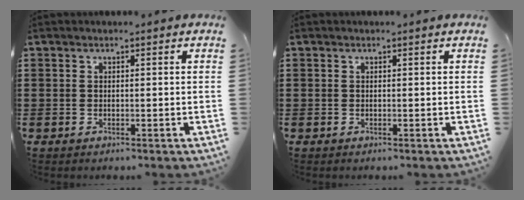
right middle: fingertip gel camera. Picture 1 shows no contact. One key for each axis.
{"total": 0.0}